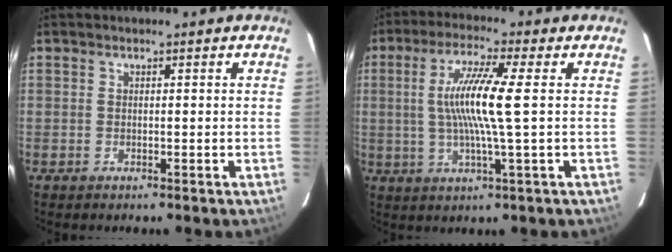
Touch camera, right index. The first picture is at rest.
{"total": 10.3, "force": [0.7, -0.4, 10.2], "torque": [-0.197, -0.002, 0.011]}